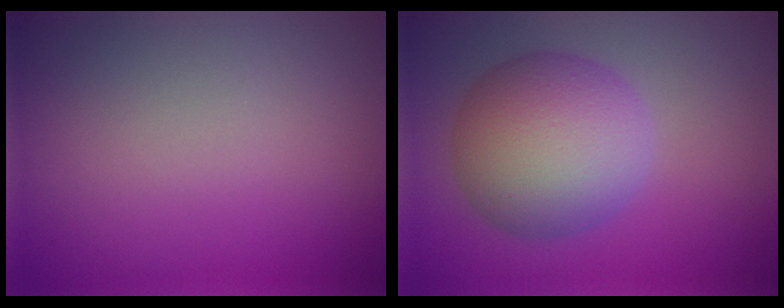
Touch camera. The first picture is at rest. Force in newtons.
{"total": 7.9, "press": 7.9, "slide": 0.5}